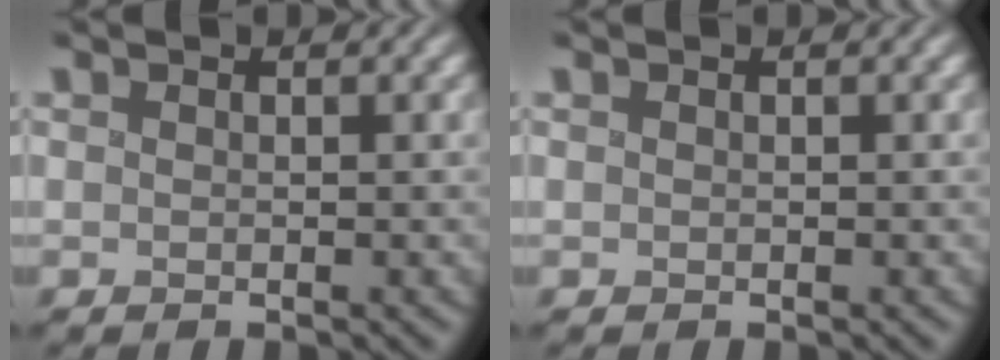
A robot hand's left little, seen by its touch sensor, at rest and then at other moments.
{"total": 0.0}